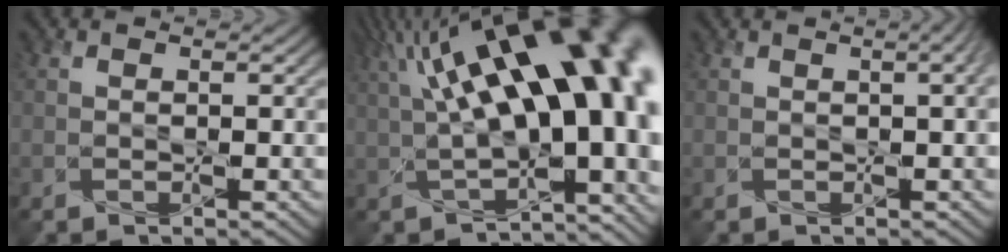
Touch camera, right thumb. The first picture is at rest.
{"total": 19.6, "force": [2.8, 7.3, 18.0], "torque": [-0.247, 0.027, 0.056]}
{"total": 3.0, "force": [0.3, 1.1, 2.8], "torque": [-0.031, 0.010, 0.004]}